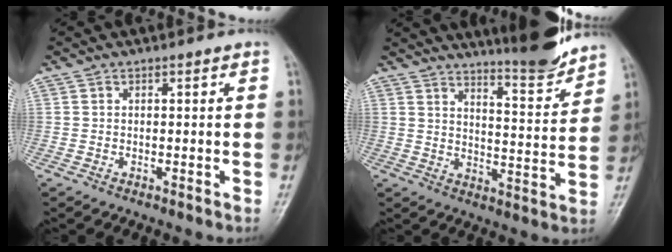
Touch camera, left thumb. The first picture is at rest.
{"total": 11.9, "force": [11.0, 0.8, 4.6], "torque": [-0.051, -0.085, 0.157]}